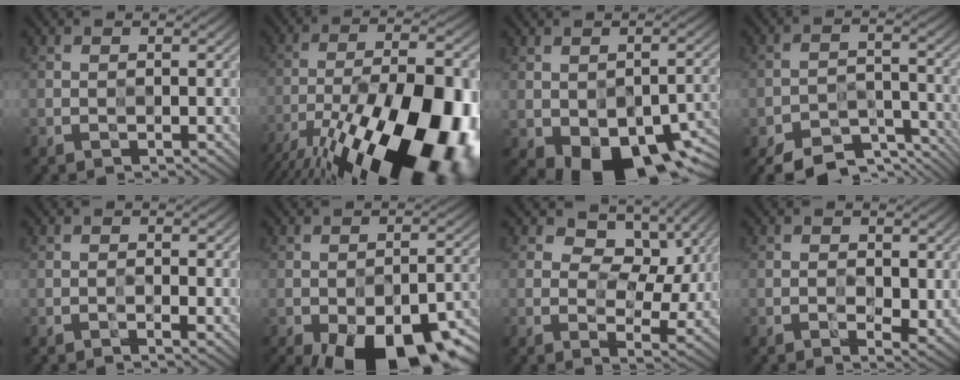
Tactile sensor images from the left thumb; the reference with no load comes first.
{"total": 21.8, "force": [-13.5, 7.8, 15.2], "torque": [-0.216, -0.040, -0.197]}
{"total": 11.6, "force": [-5.9, 6.3, 7.8], "torque": [-0.116, -0.036, -0.078]}
{"total": 9.0, "force": [-7.8, 3.0, 3.4], "torque": [-0.062, -0.009, -0.119]}
{"total": 1.0, "force": [-0.4, 0.0, 0.9], "torque": [-0.018, -0.003, -0.008]}
{"total": 18.7, "force": [-12.9, 8.2, 10.8], "torque": [-0.144, -0.040, -0.165]}
{"total": 7.2, "force": [3.6, 4.1, 4.7], "torque": [-0.077, 0.000, 0.052]}
{"total": 2.9, "force": [-0.1, 1.4, 2.5], "torque": [-0.042, -0.006, -0.001]}